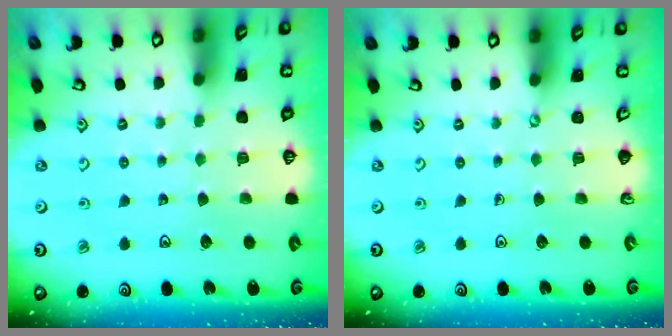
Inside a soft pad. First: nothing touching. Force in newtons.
{"total": 0.0}